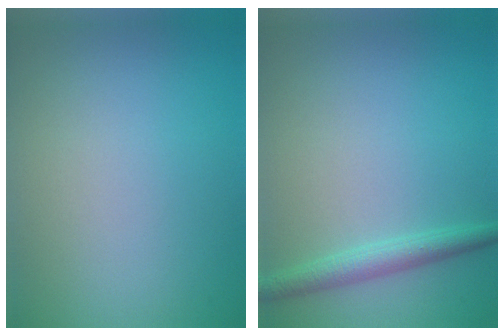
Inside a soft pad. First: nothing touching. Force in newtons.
{"total": 2.3, "press": 2.2, "slide": 0.1}